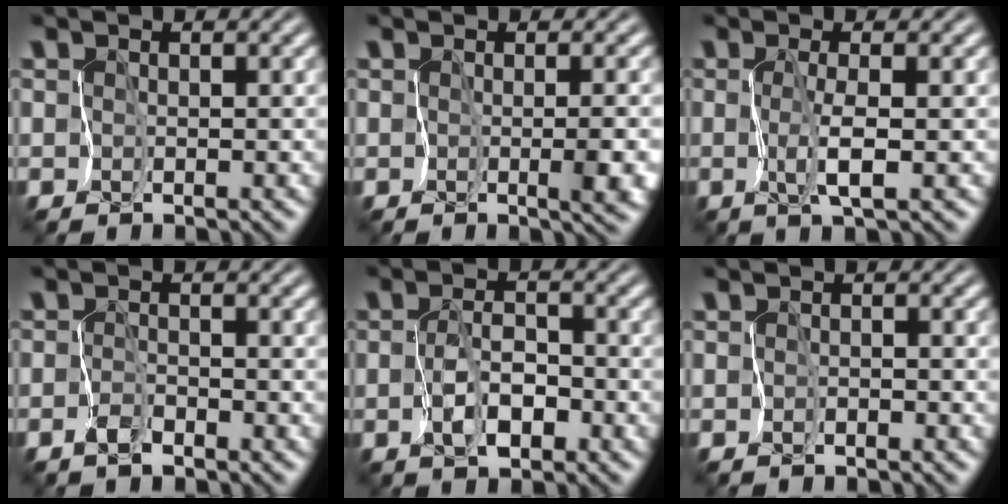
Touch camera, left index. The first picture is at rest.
{"total": 3.2, "force": [-0.9, 1.0, 2.9], "torque": [-0.039, -0.012, -0.009]}
{"total": 1.8, "force": [-0.3, -0.3, 1.7], "torque": [-0.041, -0.001, -0.006]}
{"total": 1.3, "force": [-1.1, 0.4, 0.5], "torque": [-0.012, 0.000, -0.023]}
{"total": 2.9, "force": [-1.3, 1.5, 2.1], "torque": [-0.043, -0.002, -0.024]}
{"total": 0.7, "force": [-0.6, 0.4, 0.2], "torque": [-0.001, -0.005, -0.010]}